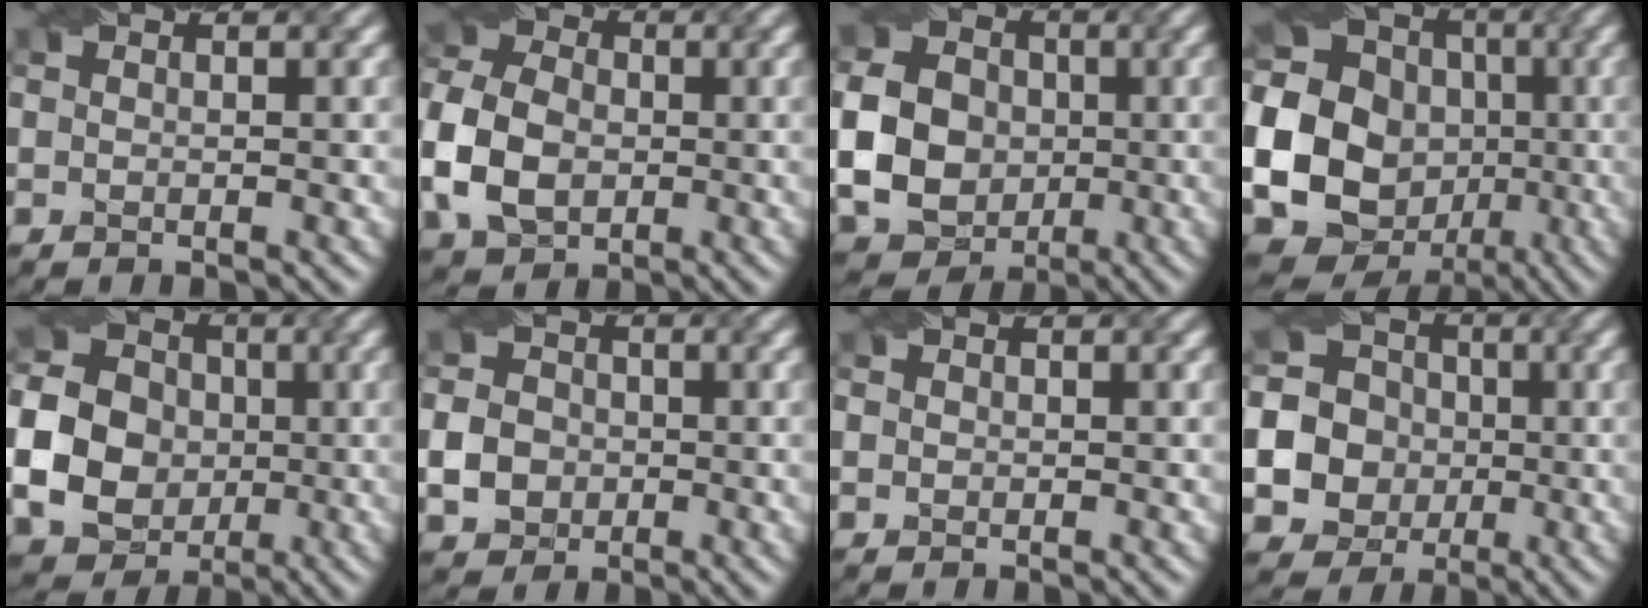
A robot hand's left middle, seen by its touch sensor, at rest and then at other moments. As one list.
[{"total": 8.1, "force": [-1.9, 6.0, 5.0], "torque": [-0.123, 0.000, -0.050]}, {"total": 10.2, "force": [-0.9, 8.8, 5.2], "torque": [-0.111, -0.013, -0.028]}, {"total": 25.6, "force": [-3.7, 23.8, 8.6], "torque": [-0.188, 0.004, -0.113]}, {"total": 10.5, "force": [-1.2, 9.4, 4.6], "torque": [-0.109, -0.015, -0.032]}, {"total": 3.4, "force": [-0.9, 3.0, 1.4], "torque": [-0.026, 0.003, -0.020]}, {"total": 0.6, "force": [0.1, 0.6, 0.2], "torque": [0.002, 0.001, -0.006]}, {"total": 12.4, "force": [-1.8, 11.8, 3.5], "torque": [-0.115, 0.005, -0.045]}]